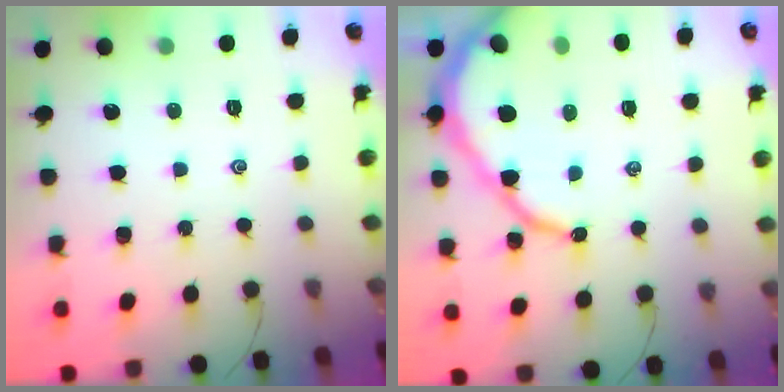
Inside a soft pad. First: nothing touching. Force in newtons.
{"total": 12.1, "press": 12.0, "slide": 1.3}